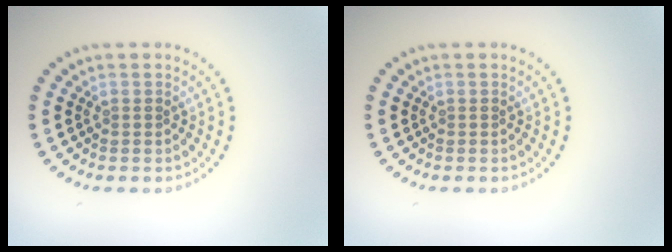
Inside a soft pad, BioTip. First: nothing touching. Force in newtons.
{"total": 0.0}